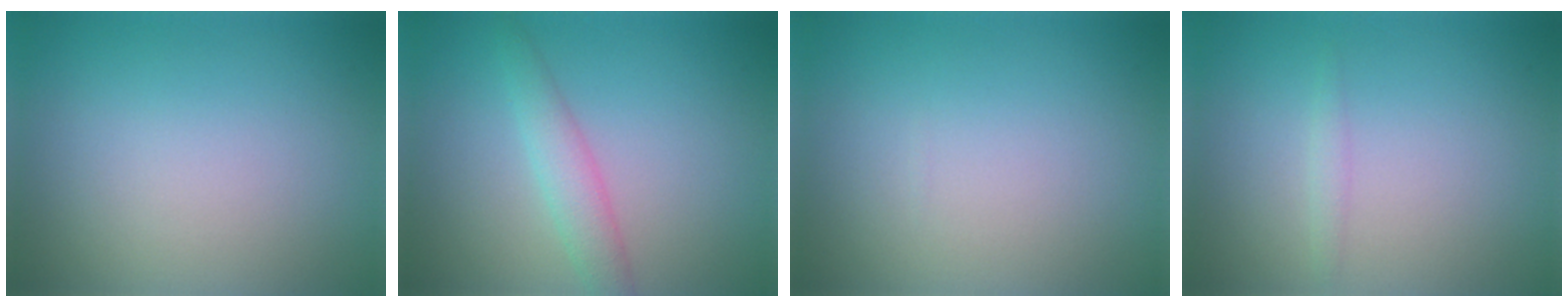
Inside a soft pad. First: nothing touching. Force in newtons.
{"total": 2.7, "press": 2.7, "slide": 0.1}
{"total": 0.0}
{"total": 0.8, "press": 0.8, "slide": 0.1}